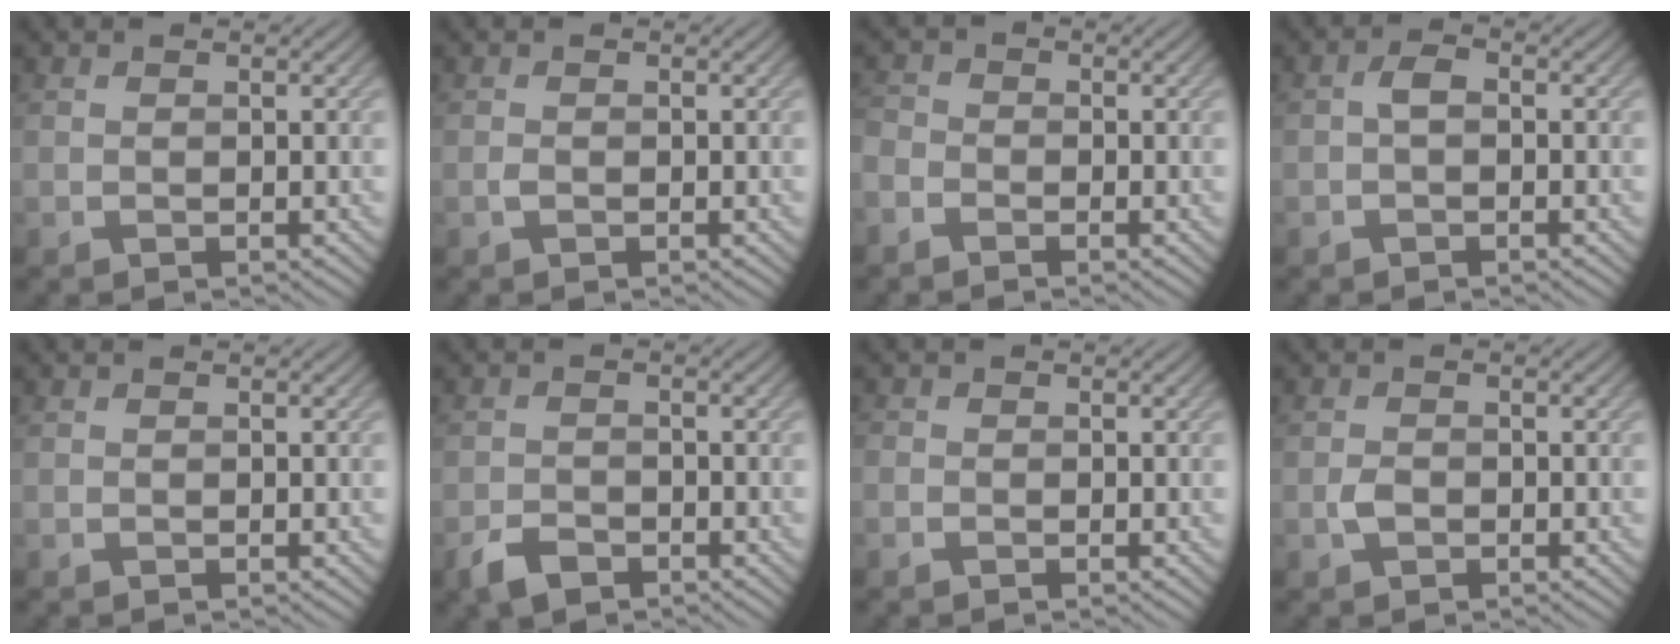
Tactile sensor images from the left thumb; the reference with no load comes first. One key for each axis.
{"total": 0.5, "fx": -0.3, "fy": 0.3, "fz": 0.4, "tx": -0.009, "ty": 0.000, "tz": -0.005}
{"total": 2.6, "fx": -1.9, "fy": 1.5, "fz": 0.9, "tx": -0.023, "ty": -0.001, "tz": -0.053}
{"total": 1.7, "fx": -0.5, "fy": 0.9, "fz": 1.3, "tx": -0.026, "ty": 0.007, "tz": -0.011}
{"total": 0.0}
{"total": 3.0, "fx": -2.2, "fy": 1.5, "fz": 1.4, "tx": -0.032, "ty": -0.004, "tz": -0.048}
{"total": 1.1, "fx": -0.6, "fy": 0.9, "fz": 0.2, "tx": -0.003, "ty": -0.004, "tz": -0.012}
{"total": 1.5, "fx": -0.6, "fy": 1.0, "fz": 0.9, "tx": -0.021, "ty": 0.000, "tz": -0.013}